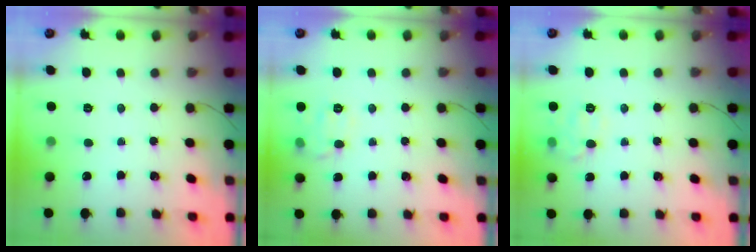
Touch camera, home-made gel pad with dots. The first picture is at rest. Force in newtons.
{"total": 8.4, "press": 8.3, "slide": 1.3}
{"total": 8.3, "press": 8.2, "slide": 0.6}